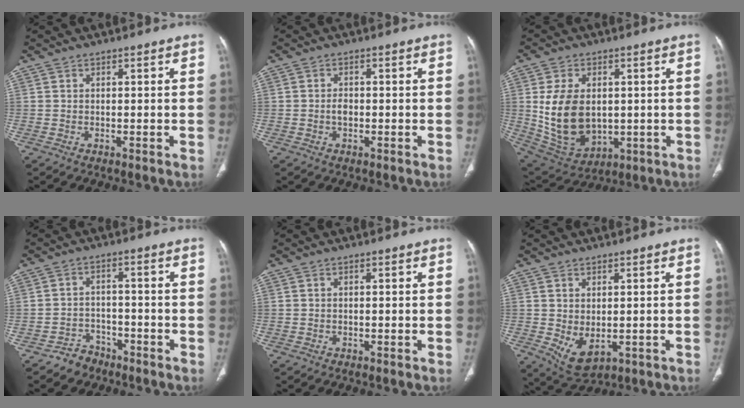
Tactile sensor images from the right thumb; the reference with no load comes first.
{"total": 1.6, "force": [-0.3, 1.0, 1.2], "torque": [-0.019, 0.003, -0.006]}
{"total": 15.2, "force": [0.7, 10.2, 11.2], "torque": [-0.187, -0.010, 0.041]}
{"total": 4.6, "force": [-3.6, 2.8, 0.3], "torque": [0.005, 0.031, -0.062]}
{"total": 0.0}
{"total": 5.9, "force": [-0.8, 3.3, 4.8], "torque": [-0.078, -0.007, 0.008]}